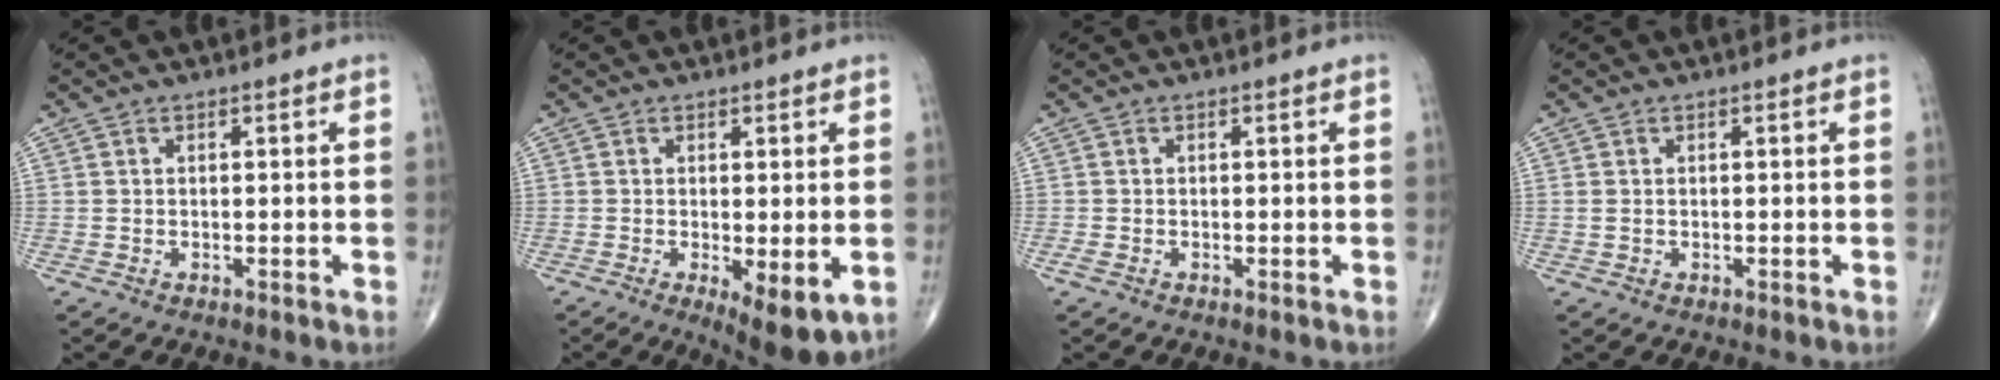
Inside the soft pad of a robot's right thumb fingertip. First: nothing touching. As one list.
[{"total": 7.9, "force": [-2.1, 2.8, 7.1], "torque": [-0.100, -0.022, -0.025]}, {"total": 1.0, "force": [-0.4, 0.5, 0.7], "torque": [-0.022, -0.004, -0.009]}, {"total": 0.8, "force": [0.1, 0.6, 0.4], "torque": [-0.012, 0.005, 0.005]}]